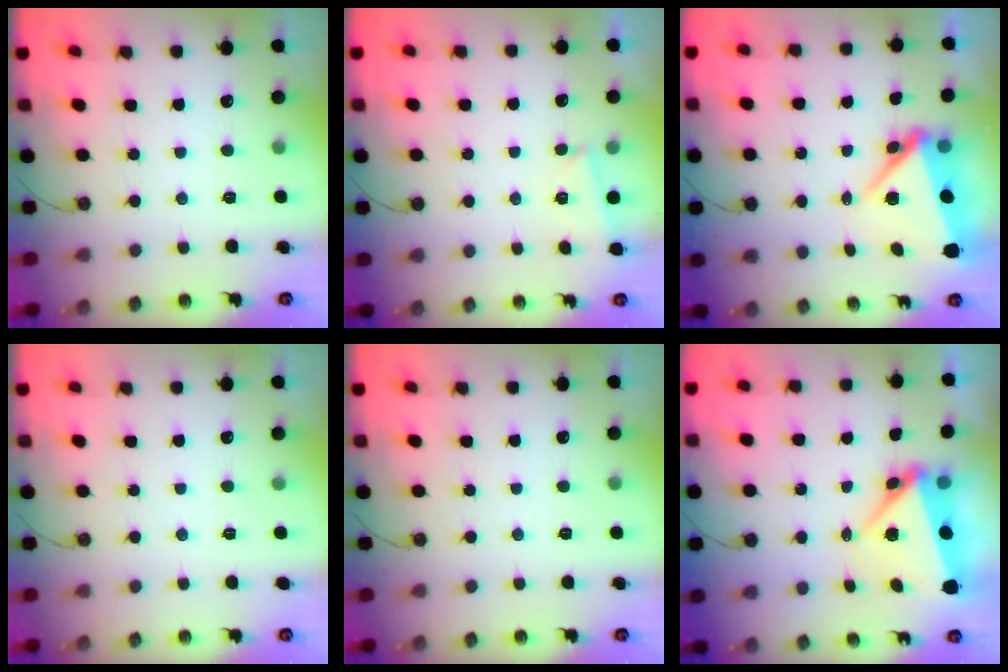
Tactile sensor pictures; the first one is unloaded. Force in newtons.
{"total": 2.3, "press": 2.2, "slide": 0.9}
{"total": 7.2, "press": 6.9, "slide": 1.8}
{"total": 1.3, "press": 0.5, "slide": 1.2}
{"total": 0.0}
{"total": 6.8, "press": 6.6, "slide": 1.6}